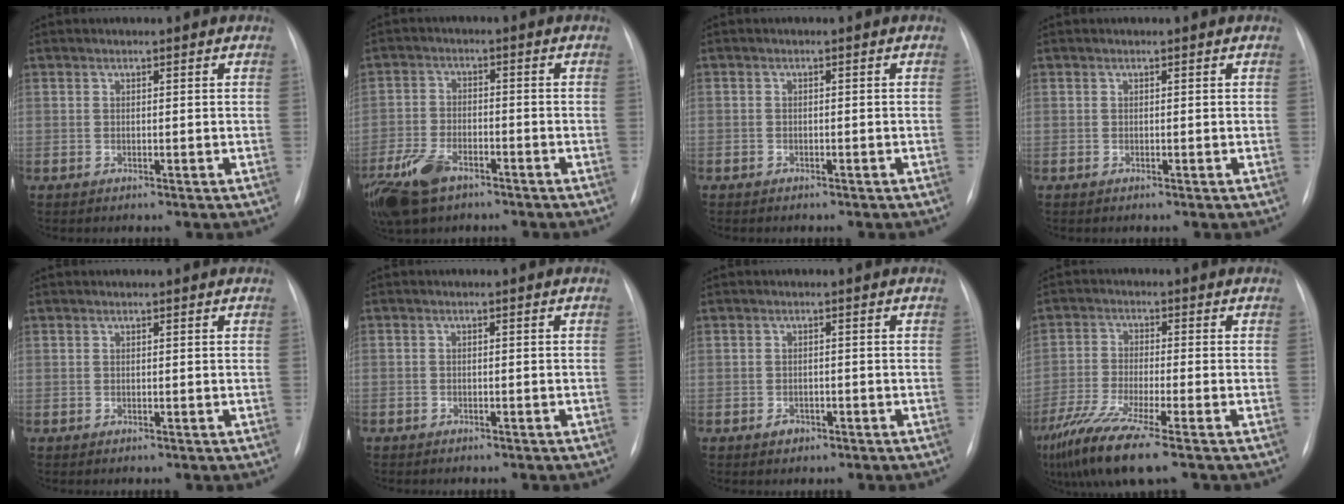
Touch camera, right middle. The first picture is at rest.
{"total": 10.1, "force": [-6.5, 4.8, 6.0], "torque": [-0.133, -0.010, -0.117]}
{"total": 1.0, "force": [-0.8, 0.6, 0.3], "torque": [-0.005, 0.001, -0.009]}
{"total": 0.0}
{"total": 0.0}
{"total": 1.7, "force": [-1.3, 1.0, 0.5], "torque": [-0.009, 0.002, -0.014]}
{"total": 1.7, "force": [-1.0, 1.2, 0.6], "torque": [-0.009, 0.003, -0.012]}
{"total": 10.4, "force": [-7.1, 0.1, 7.6], "torque": [-0.153, -0.032, -0.131]}